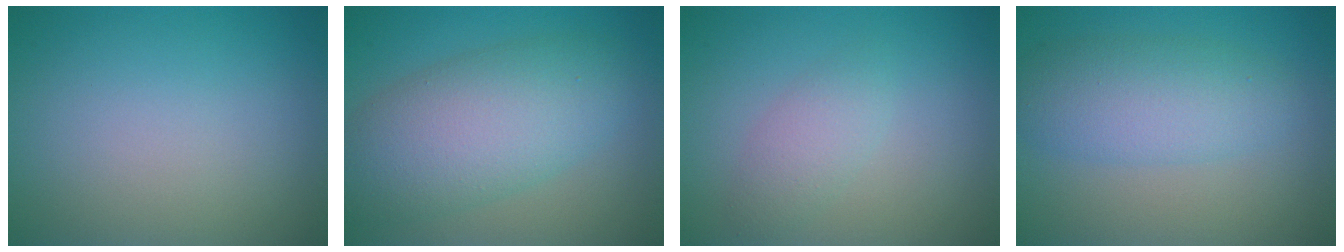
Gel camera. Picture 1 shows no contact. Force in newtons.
{"total": 7.8, "press": 7.8, "slide": 0.2}
{"total": 2.0, "press": 2.0, "slide": 0.1}
{"total": 4.6, "press": 4.6, "slide": 0.1}